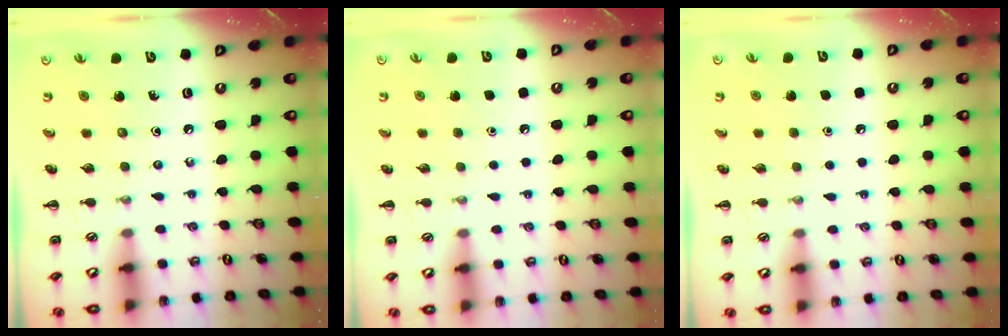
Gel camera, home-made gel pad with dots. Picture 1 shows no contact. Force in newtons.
{"total": 1.7, "press": 1.7, "slide": 0.1}
{"total": 1.7, "press": 1.7, "slide": 0.1}